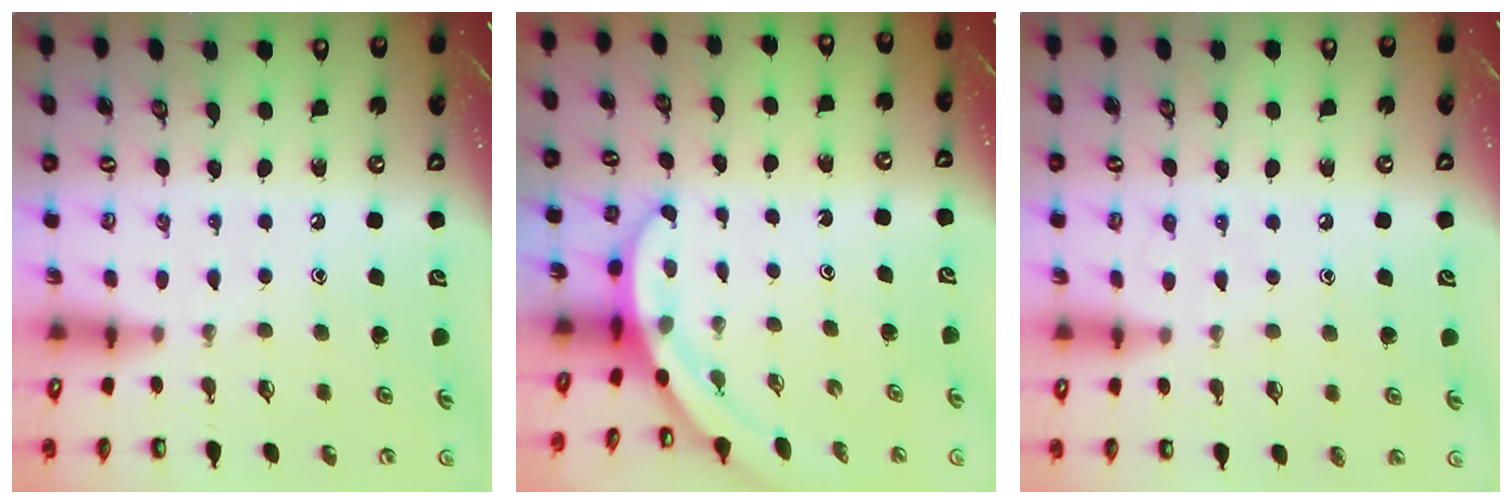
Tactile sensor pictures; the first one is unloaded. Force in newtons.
{"total": 3.9, "press": 3.9, "slide": 0.2}
{"total": 6.8, "press": 6.8, "slide": 0.7}